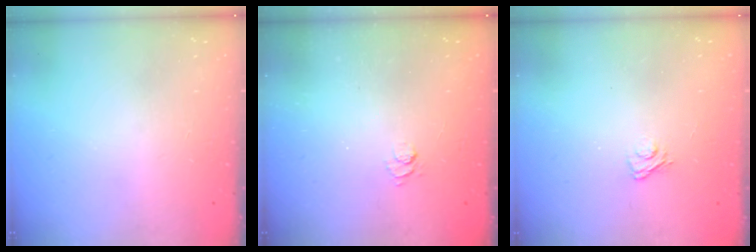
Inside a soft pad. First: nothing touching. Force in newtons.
{"total": 2.5, "press": 2.0, "slide": 1.4}
{"total": 2.9, "press": 2.6, "slide": 1.2}